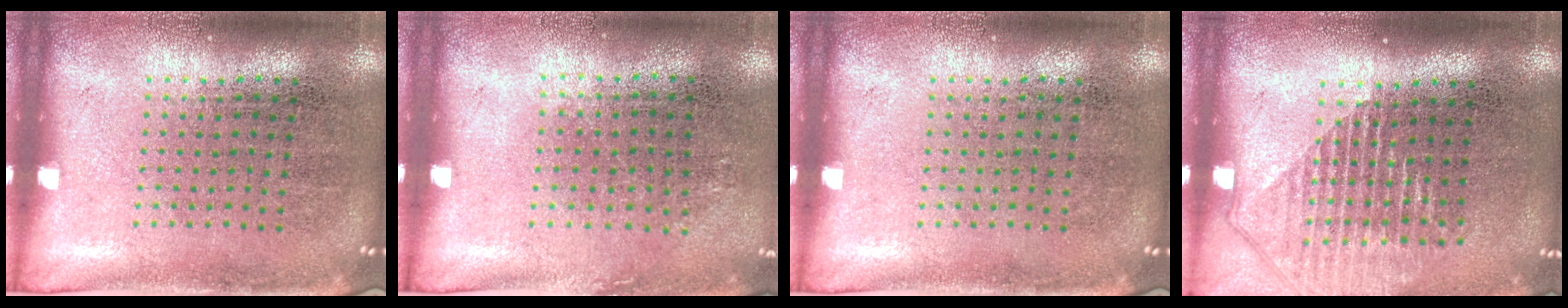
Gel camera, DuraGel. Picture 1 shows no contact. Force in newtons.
{"total": 0.8, "press": 0.6, "slide": 0.5}
{"total": 0.0}
{"total": 1.3, "press": 1.2, "slide": 0.6}